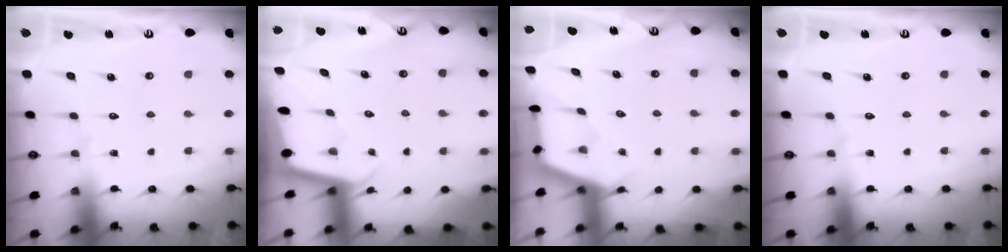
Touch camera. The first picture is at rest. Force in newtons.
{"total": 2.1, "press": 2.1, "slide": 0.1}
{"total": 3.0, "press": 3.0, "slide": 0.4}
{"total": 0.0}